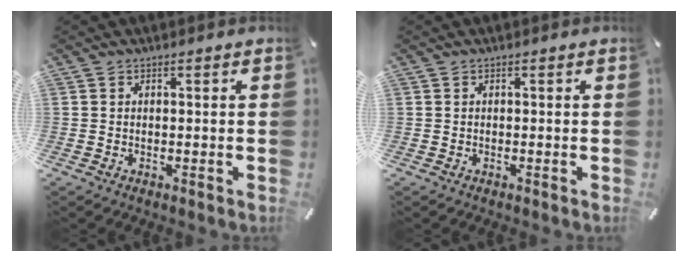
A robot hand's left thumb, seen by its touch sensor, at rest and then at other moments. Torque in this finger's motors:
{"motor_torque": [0.00, 0.00, -0.03, 0.04, -0.01]}